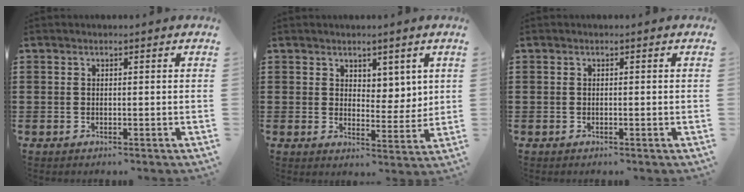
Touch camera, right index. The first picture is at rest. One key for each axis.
{"total": 4.2, "fx": 3.1, "fy": 2.9, "fz": 0.5, "tx": -0.016, "ty": 0.001, "tz": 0.056}
{"total": 0.0}